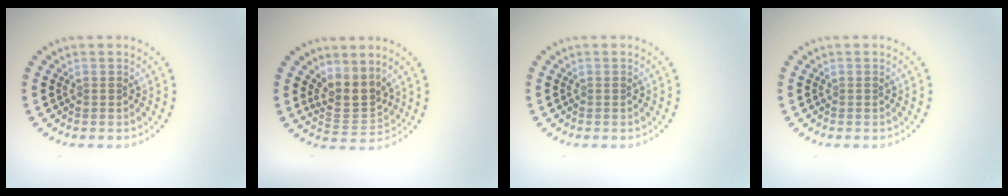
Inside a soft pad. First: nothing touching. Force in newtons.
{"total": 3.4, "press": 2.8, "slide": 2.0}
{"total": 0.0}
{"total": 0.0}